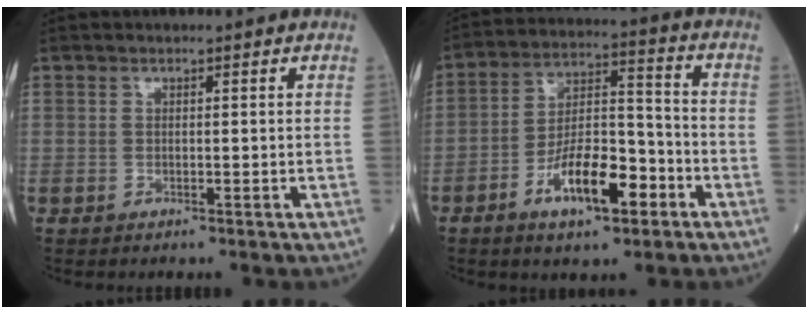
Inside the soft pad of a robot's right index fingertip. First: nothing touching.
{"total": 11.8, "force": [-5.7, 3.8, 9.6], "torque": [-0.178, 0.011, -0.096]}